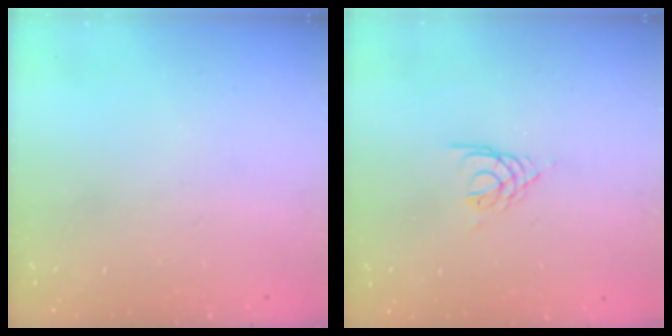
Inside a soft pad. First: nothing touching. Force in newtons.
{"total": 3.4, "press": 3.4, "slide": 0.6}